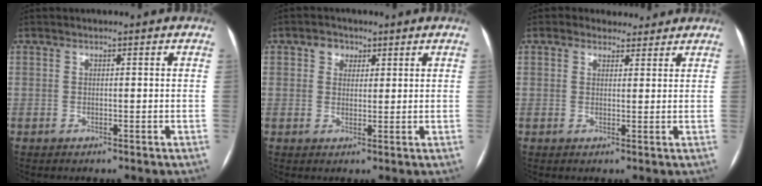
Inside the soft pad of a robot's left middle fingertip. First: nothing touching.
{"total": 2.9, "force": [1.5, 2.3, 1.0], "torque": [-0.017, 0.009, 0.023]}
{"total": 3.8, "force": [3.1, 2.2, 0.3], "torque": [0.000, 0.015, 0.040]}